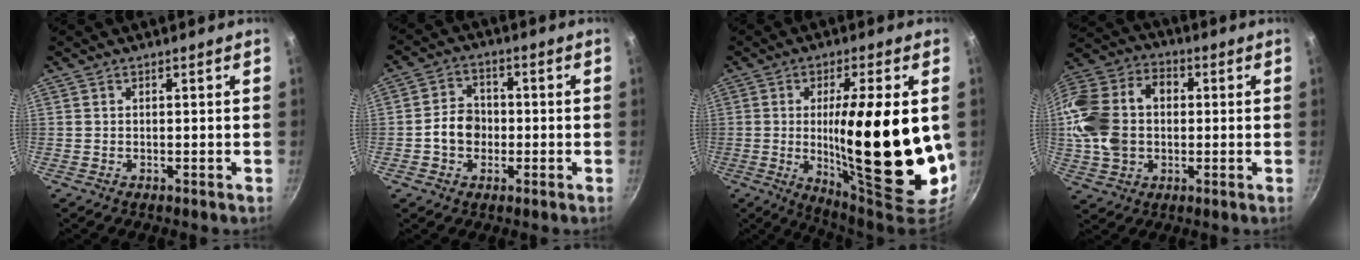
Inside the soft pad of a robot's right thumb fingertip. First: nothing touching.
{"total": 6.5, "force": [-1.2, 5.4, 3.5], "torque": [-0.031, 0.019, -0.029]}
{"total": 24.6, "force": [-0.5, 6.7, 23.7], "torque": [-0.339, -0.020, -0.002]}
{"total": 20.1, "force": [0.8, 15.1, 13.2], "torque": [-0.262, 0.038, 0.006]}